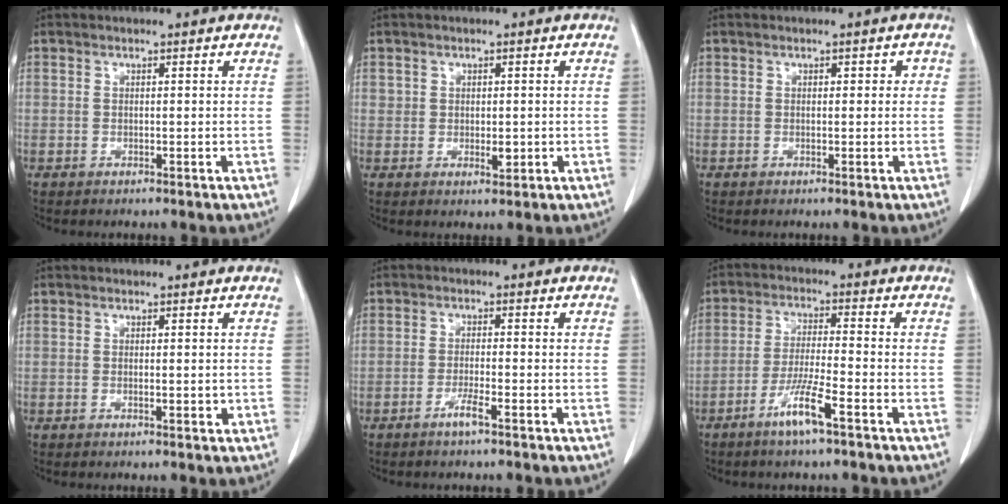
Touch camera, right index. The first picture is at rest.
{"total": 1.9, "force": [0.0, 1.4, 1.4], "torque": [-0.017, -0.003, 0.002]}
{"total": 1.6, "force": [0.3, 1.1, 1.2], "torque": [-0.013, 0.016, 0.004]}
{"total": 1.1, "force": [-0.1, 0.3, 1.0], "torque": [-0.014, -0.003, 0.000]}
{"total": 2.6, "force": [-1.7, -0.2, 2.0], "torque": [-0.040, -0.002, -0.034]}
{"total": 6.8, "force": [-4.0, -0.1, 5.4], "torque": [-0.107, -0.008, -0.079]}